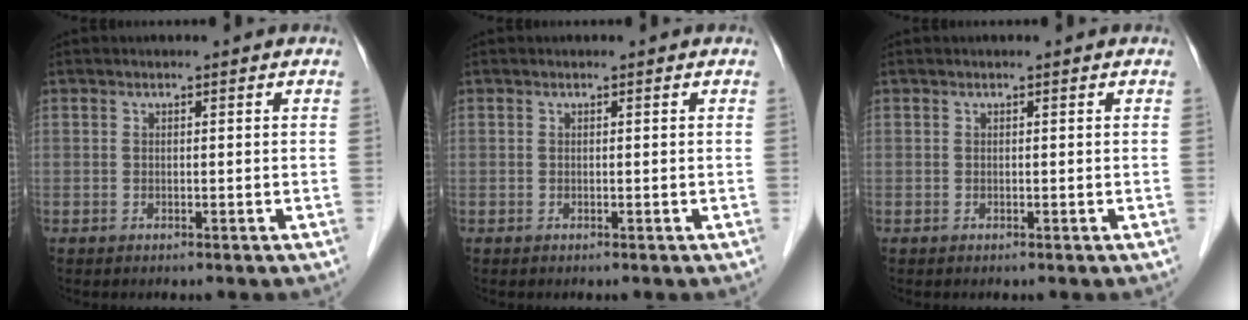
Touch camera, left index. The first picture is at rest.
{"total": 0.0}
{"total": 0.0}